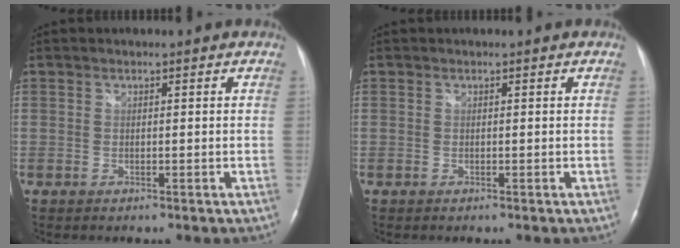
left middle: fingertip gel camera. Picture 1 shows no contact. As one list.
[{"total": 0.0}]